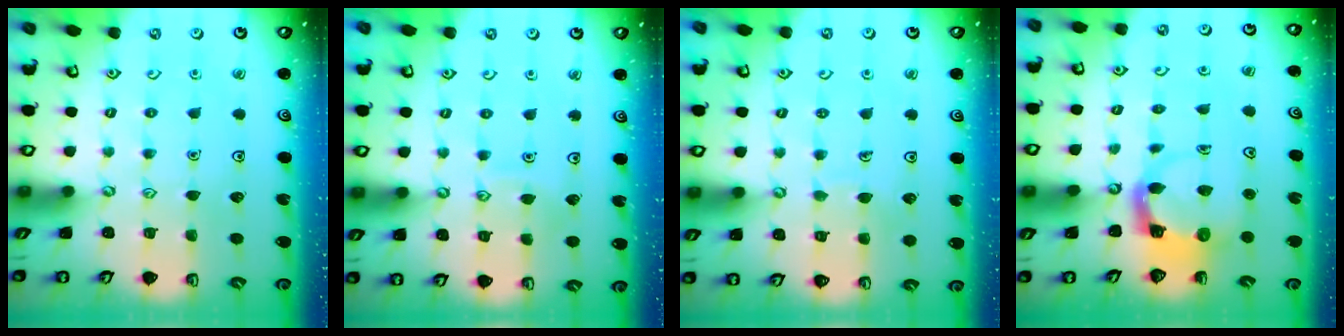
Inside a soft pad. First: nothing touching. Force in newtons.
{"total": 5.6, "press": 5.6, "slide": 0.5}
{"total": 4.6, "press": 4.6, "slide": 0.4}
{"total": 4.0, "press": 4.0, "slide": 0.2}